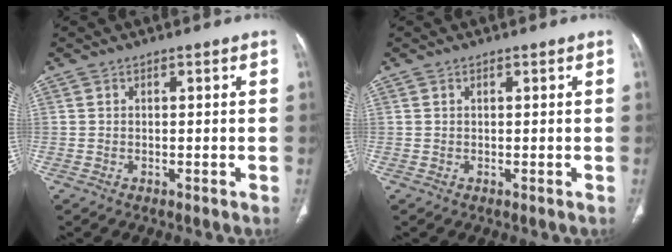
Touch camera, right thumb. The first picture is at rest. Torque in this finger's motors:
{"motor_torque": [0.47, 0.33, -0.13, 0.20, 0.01]}